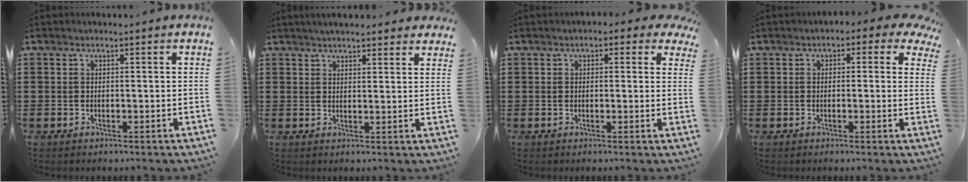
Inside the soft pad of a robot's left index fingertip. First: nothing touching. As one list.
[{"total": 3.5, "force": [3.4, 0.5, 0.9], "torque": [-0.026, -0.003, 0.063]}, {"total": 1.6, "force": [0.8, 1.0, 1.0], "torque": [-0.015, 0.006, 0.010]}, {"total": 1.8, "force": [0.3, 1.2, 1.3], "torque": [-0.021, 0.006, 0.001]}]